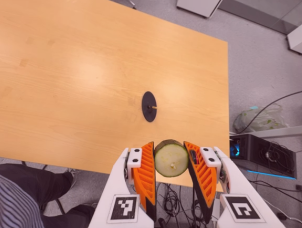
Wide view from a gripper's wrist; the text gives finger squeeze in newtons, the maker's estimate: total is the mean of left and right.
{"total": 10.1, "left": 9.7, "right": 10.5}